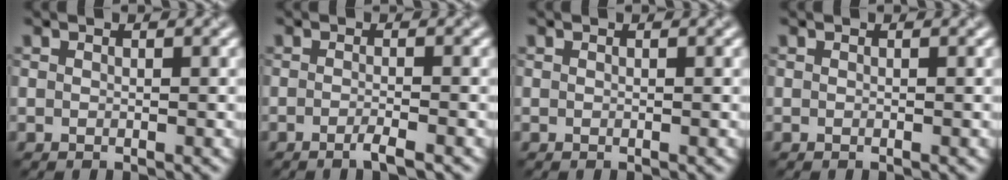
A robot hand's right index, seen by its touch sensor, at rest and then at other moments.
{"total": 1.7, "force": [-1.0, 0.5, 1.2], "torque": [-0.014, 0.002, -0.024]}
{"total": 0.0}
{"total": 0.0}